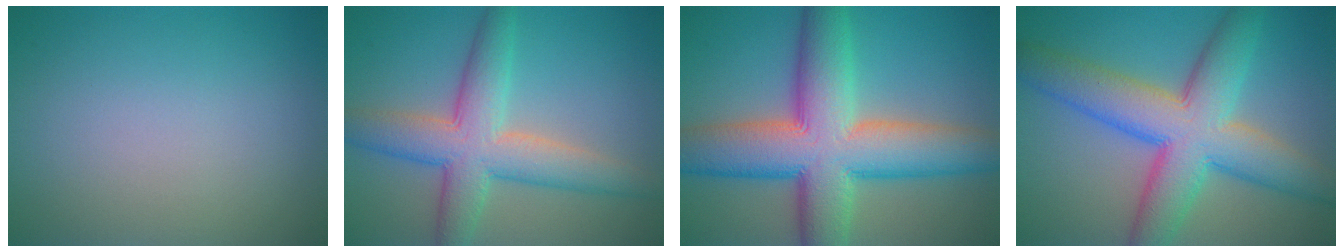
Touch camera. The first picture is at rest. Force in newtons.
{"total": 7.2, "press": 7.2, "slide": 0.4}
{"total": 12.8, "press": 12.8, "slide": 0.5}
{"total": 10.0, "press": 10.0, "slide": 0.2}